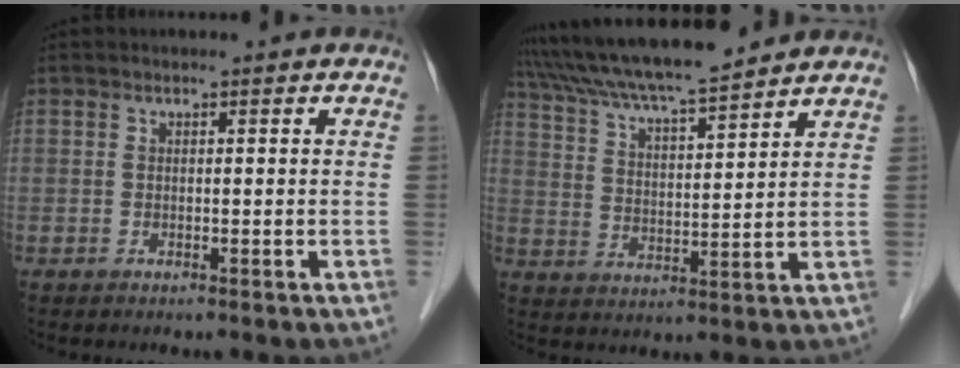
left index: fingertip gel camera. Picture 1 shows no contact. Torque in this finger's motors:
{"motor_torque": [0.69, -0.76, 0.64, 0.21]}